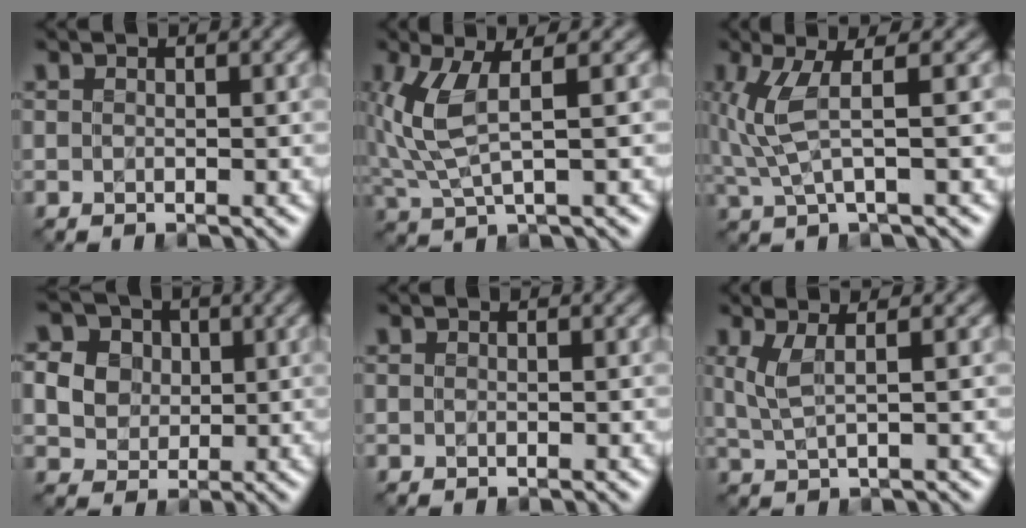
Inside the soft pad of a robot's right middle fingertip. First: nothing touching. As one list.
[{"total": 5.2, "force": [1.2, 1.7, 4.8], "torque": [-0.125, -0.002, 0.029]}, {"total": 4.3, "force": [1.0, 0.9, 4.1], "torque": [-0.106, 0.001, 0.024]}, {"total": 9.3, "force": [3.5, 7.6, 4.1], "torque": [-0.094, 0.033, 0.051]}, {"total": 0.0}, {"total": 2.6, "force": [0.9, 0.8, 2.4], "torque": [-0.046, -0.002, 0.019]}]